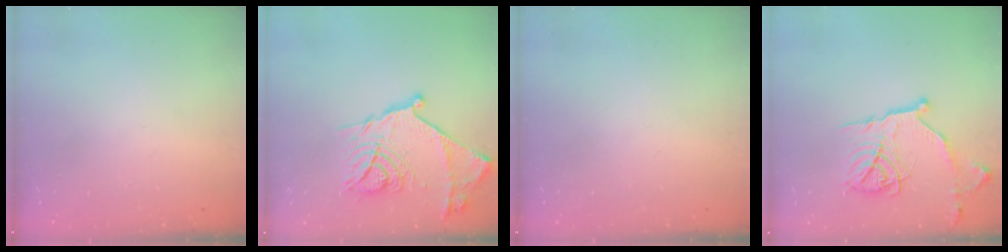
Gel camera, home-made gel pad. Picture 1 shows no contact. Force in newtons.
{"total": 19.7, "press": 19.7, "slide": 1.1}
{"total": 0.0}
{"total": 15.2, "press": 15.2, "slide": 1.1}